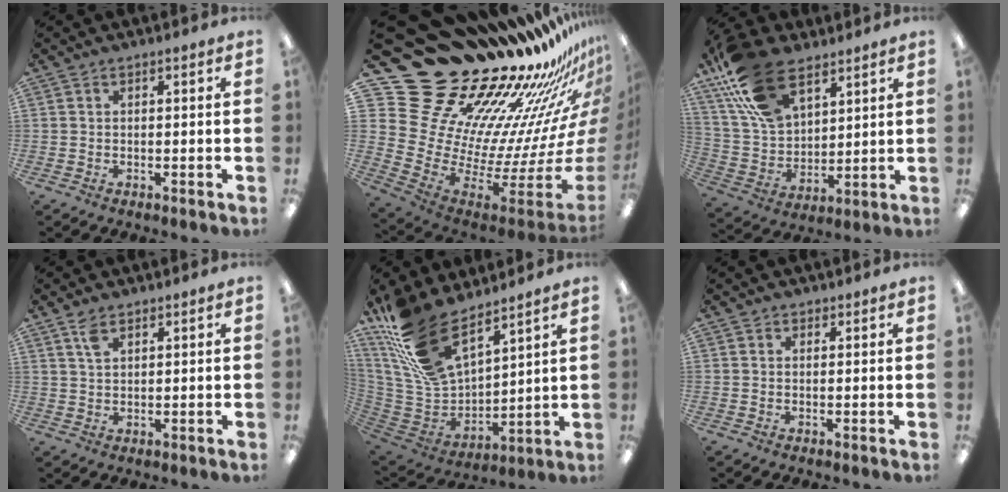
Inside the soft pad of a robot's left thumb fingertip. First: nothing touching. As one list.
[{"total": 28.8, "force": [23.6, 13.1, 10.1], "torque": [-0.091, -0.262, 0.510]}, {"total": 21.3, "force": [12.6, 11.8, 12.5], "torque": [-0.271, -0.045, 0.232]}, {"total": 3.6, "force": [2.4, 1.7, 2.1], "torque": [-0.040, -0.004, 0.043]}, {"total": 19.8, "force": [14.1, 9.0, 10.7], "torque": [-0.250, -0.080, 0.263]}, {"total": 0.8, "force": [0.6, 0.4, 0.0], "torque": [0.008, -0.003, 0.010]}]